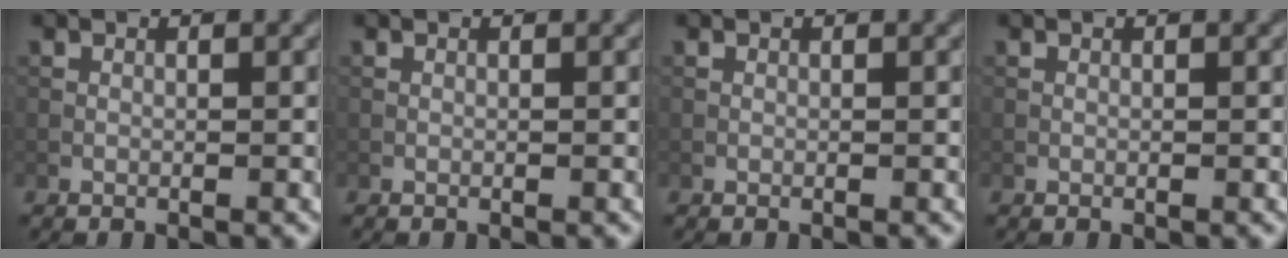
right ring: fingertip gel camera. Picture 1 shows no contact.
{"total": 0.0}
{"total": 0.0}
{"total": 0.0}